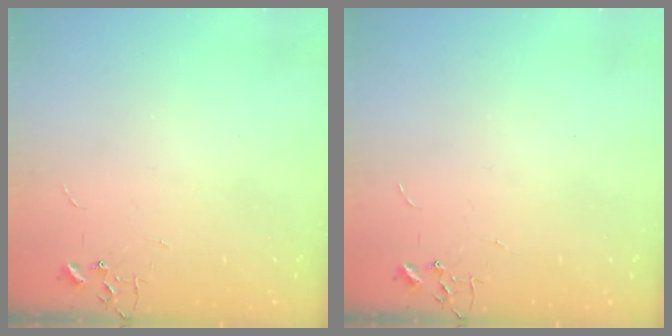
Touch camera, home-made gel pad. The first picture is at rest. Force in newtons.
{"total": 0.0}